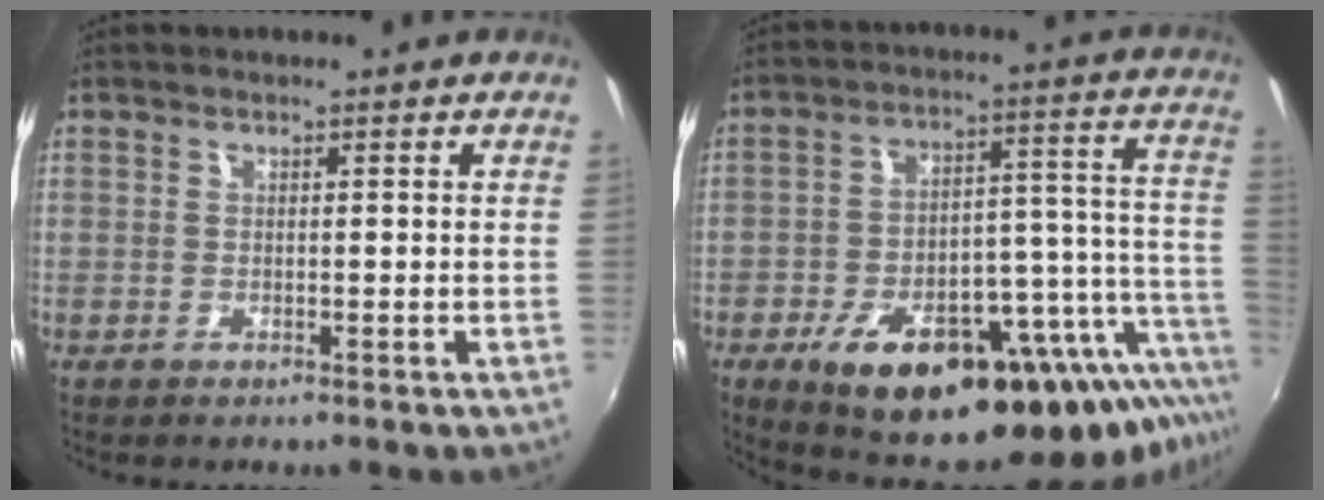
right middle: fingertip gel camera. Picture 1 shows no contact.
{"total": 27.7, "force": [-18.2, 8.5, 19.1], "torque": [-0.264, -0.016, -0.249]}